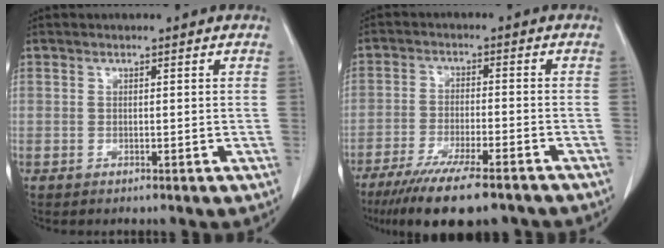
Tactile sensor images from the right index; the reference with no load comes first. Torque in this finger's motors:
{"motor_torque": [1.26, -0.88, 0.31, 0.11]}